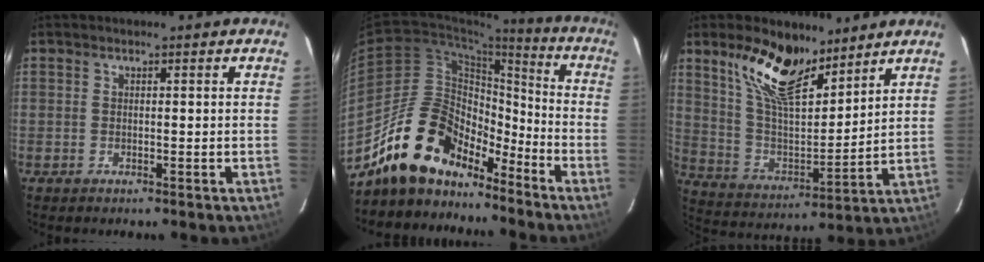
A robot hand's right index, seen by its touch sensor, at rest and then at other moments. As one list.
[{"total": 17.8, "force": [-14.2, 7.8, 7.3], "torque": [-0.139, 0.021, -0.241]}, {"total": 15.6, "force": [10.8, 6.3, 9.4], "torque": [-0.183, 0.003, 0.208]}]